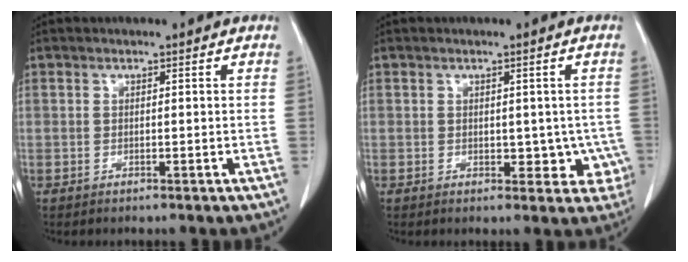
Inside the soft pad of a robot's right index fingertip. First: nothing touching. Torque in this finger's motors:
{"motor_torque": [0.09, -0.02, -0.01, -0.01]}